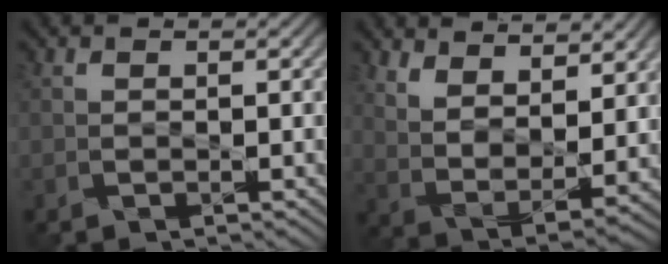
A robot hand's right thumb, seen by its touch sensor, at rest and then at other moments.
{"total": 9.1, "force": [6.5, 3.3, 5.5], "torque": [-0.126, -0.014, 0.121]}